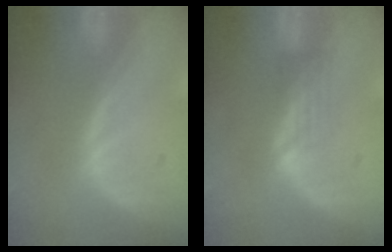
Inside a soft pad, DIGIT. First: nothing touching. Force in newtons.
{"total": 2.8, "press": 2.5, "slide": 1.4}